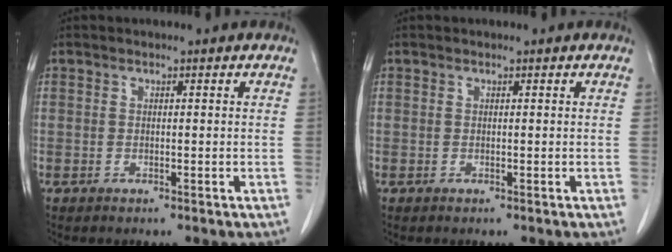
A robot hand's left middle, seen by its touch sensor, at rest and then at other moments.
{"total": 0.0}